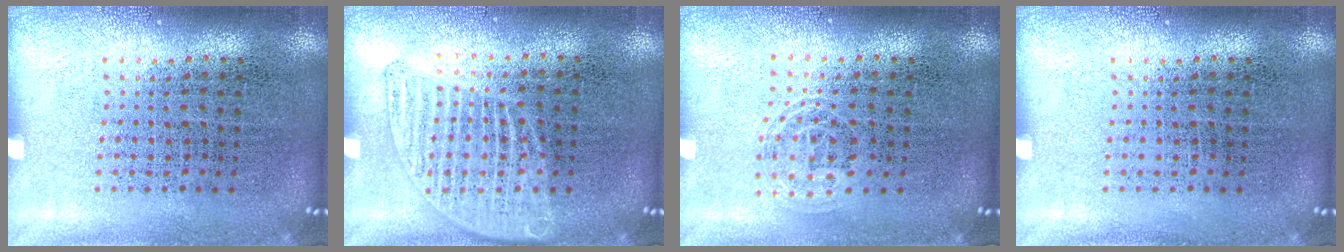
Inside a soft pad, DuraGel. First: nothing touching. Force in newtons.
{"total": 1.3, "press": 1.3, "slide": 0.3}
{"total": 0.9, "press": 0.6, "slide": 0.6}
{"total": 0.0}